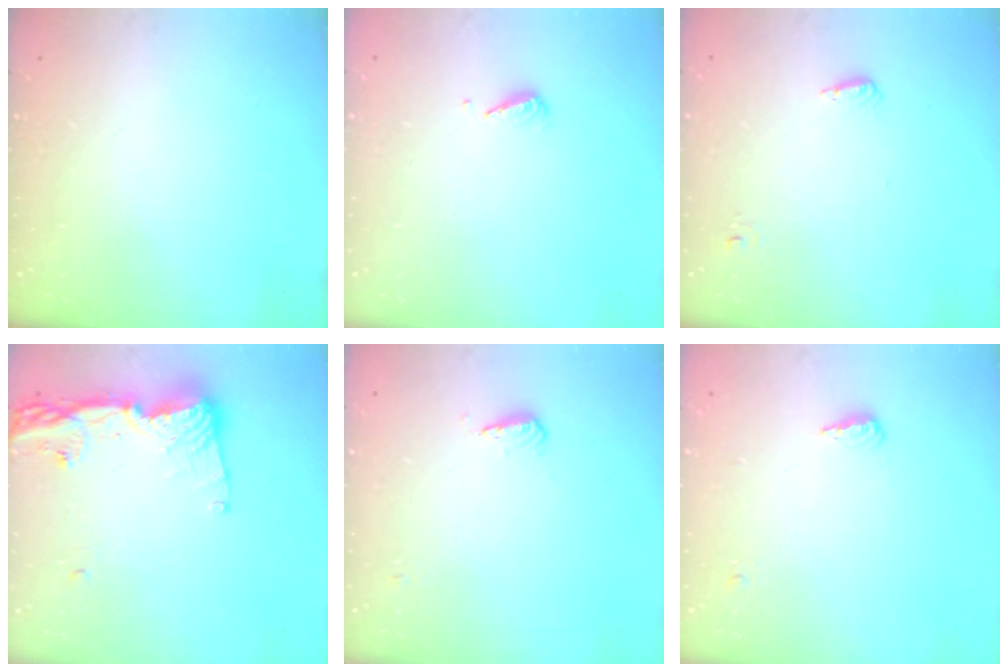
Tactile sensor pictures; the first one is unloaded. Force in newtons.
{"total": 4.4, "press": 4.4, "slide": 0.5}
{"total": 5.2, "press": 5.1, "slide": 1.0}
{"total": 14.5, "press": 14.4, "slide": 1.7}
{"total": 5.5, "press": 5.4, "slide": 0.9}
{"total": 5.0, "press": 4.9, "slide": 1.1}